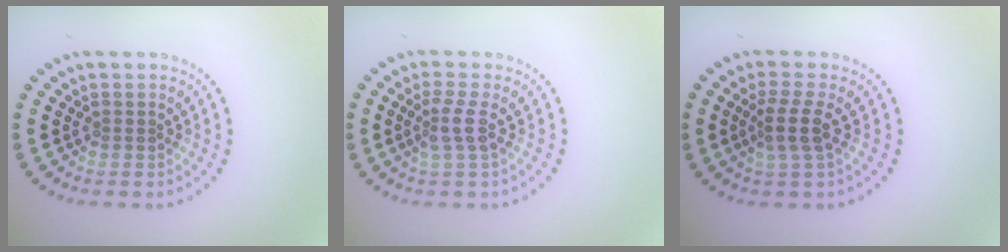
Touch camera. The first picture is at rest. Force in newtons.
{"total": 2.1, "press": 1.6, "slide": 1.5}
{"total": 2.5, "press": 2.0, "slide": 1.5}